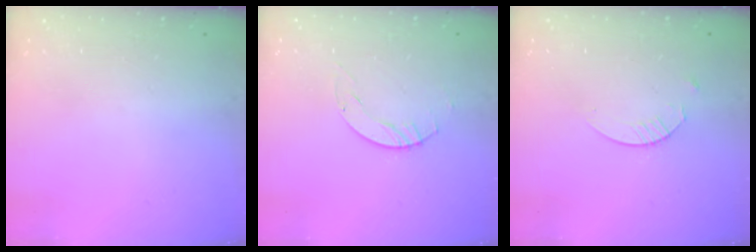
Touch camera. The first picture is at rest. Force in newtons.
{"total": 2.9, "press": 2.9, "slide": 0.4}
{"total": 2.4, "press": 2.4, "slide": 0.3}